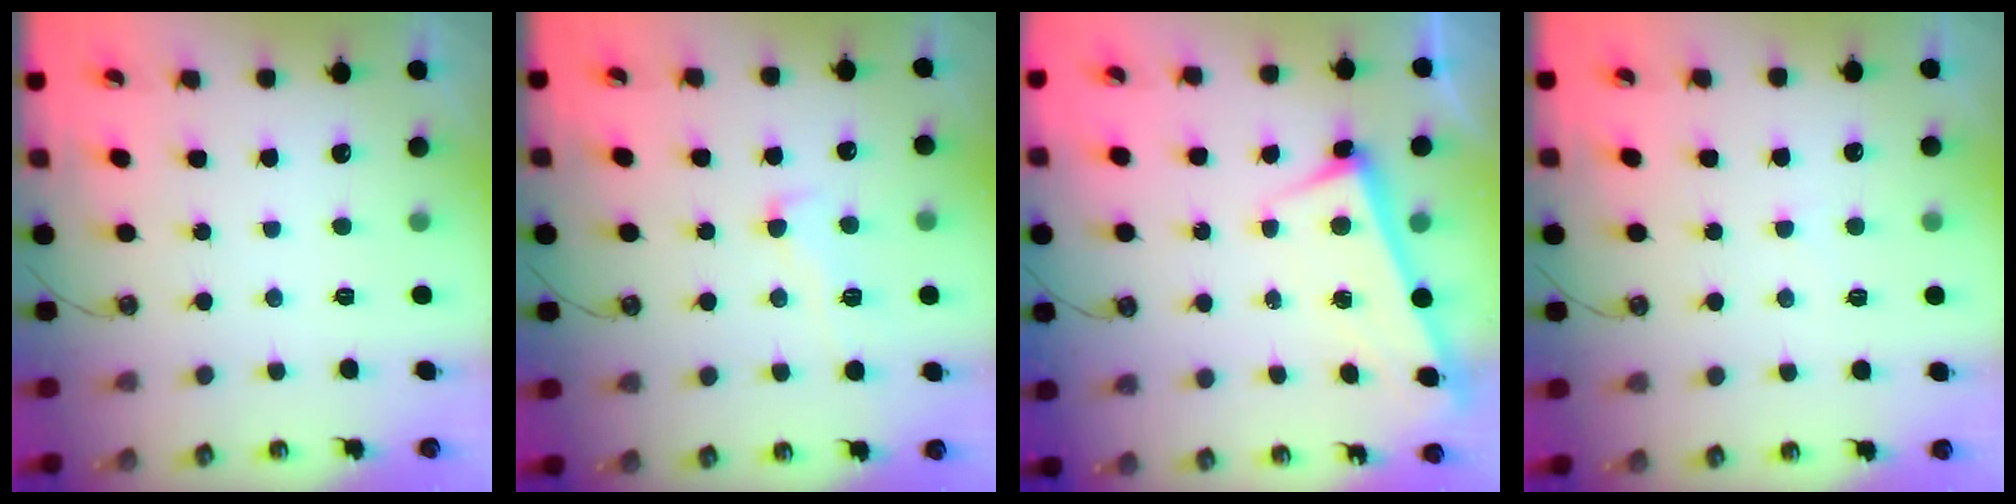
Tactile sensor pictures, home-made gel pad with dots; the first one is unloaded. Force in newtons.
{"total": 0.8, "press": 0.1, "slide": 0.8}
{"total": 2.9, "press": 2.8, "slide": 0.5}
{"total": 2.5, "press": 2.3, "slide": 0.8}